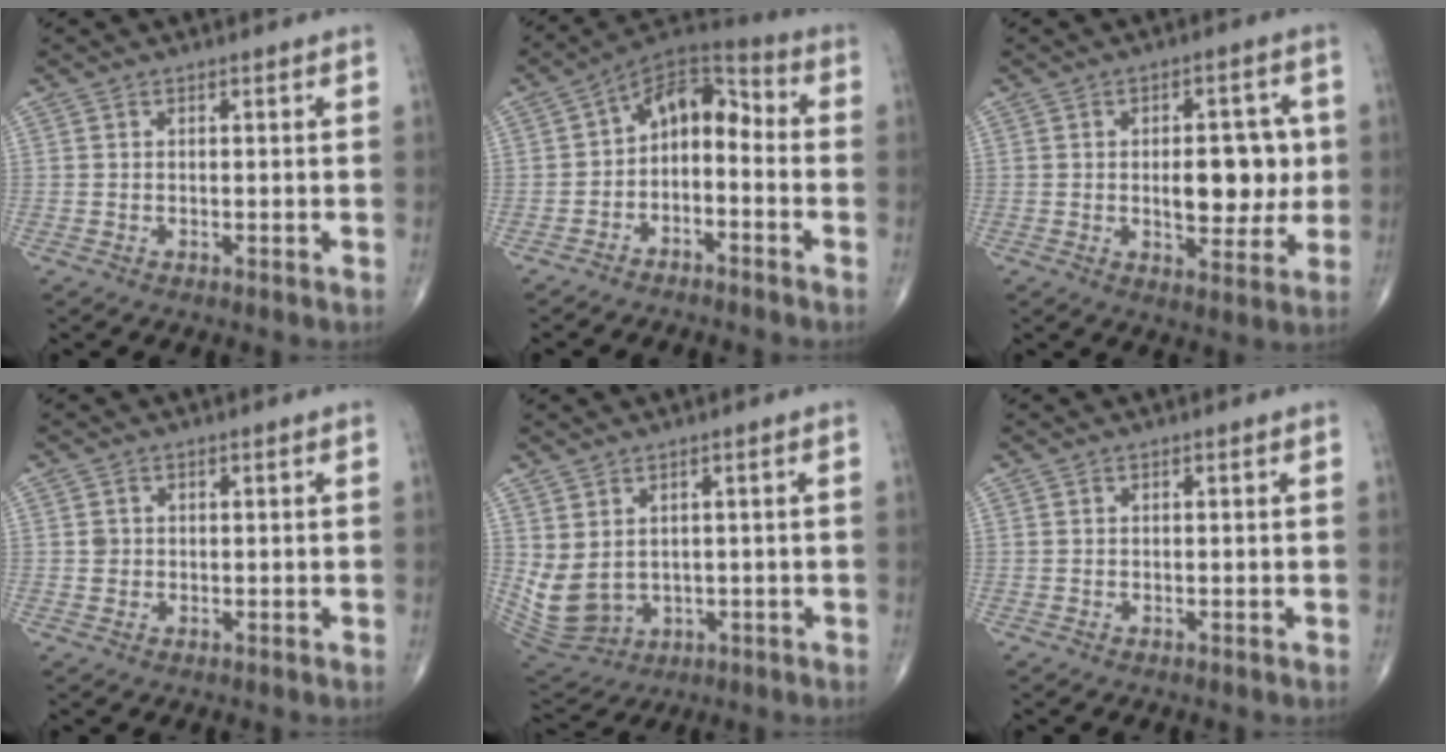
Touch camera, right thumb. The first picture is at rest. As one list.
[{"total": 10.2, "force": [-2.7, 6.4, 7.5], "torque": [-0.095, 0.069, -0.060]}, {"total": 11.4, "force": [0.2, 5.7, 9.9], "torque": [-0.104, 0.000, 0.010]}, {"total": 1.4, "force": [0.1, 1.3, 0.4], "torque": [-0.002, 0.001, 0.004]}, {"total": 8.8, "force": [0.8, 6.9, 5.4], "torque": [-0.100, -0.006, 0.045]}, {"total": 0.0}]